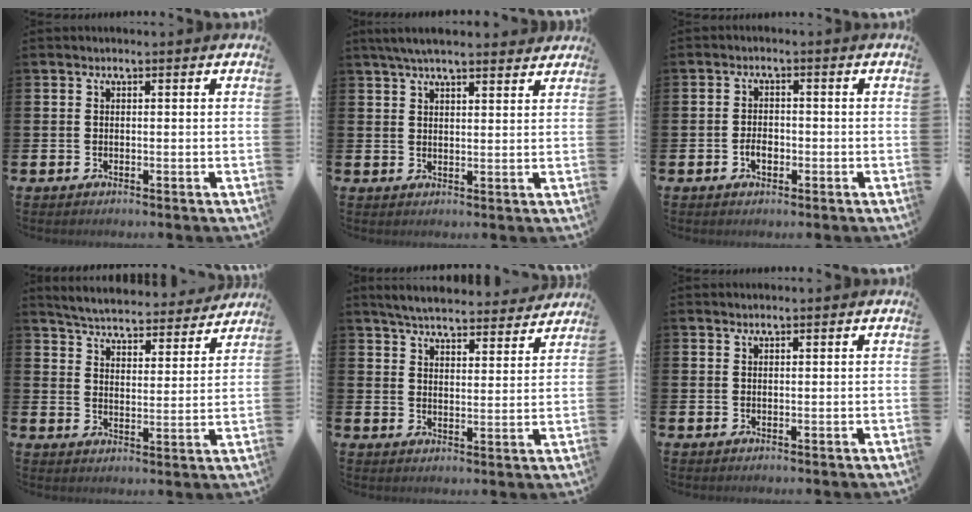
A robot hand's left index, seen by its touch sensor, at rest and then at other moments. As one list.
[{"total": 5.0, "force": [4.6, 0.8, 1.9], "torque": [-0.047, -0.010, 0.084]}, {"total": 2.4, "force": [-0.9, 1.5, 1.6], "torque": [-0.023, 0.000, -0.019]}, {"total": 5.2, "force": [5.1, 0.6, 0.6], "torque": [-0.041, -0.038, 0.086]}, {"total": 5.7, "force": [5.6, 0.7, 1.0], "torque": [-0.039, -0.036, 0.098]}, {"total": 0.6, "force": [0.6, 0.0, 0.0], "torque": [0.000, 0.000, 0.012]}]